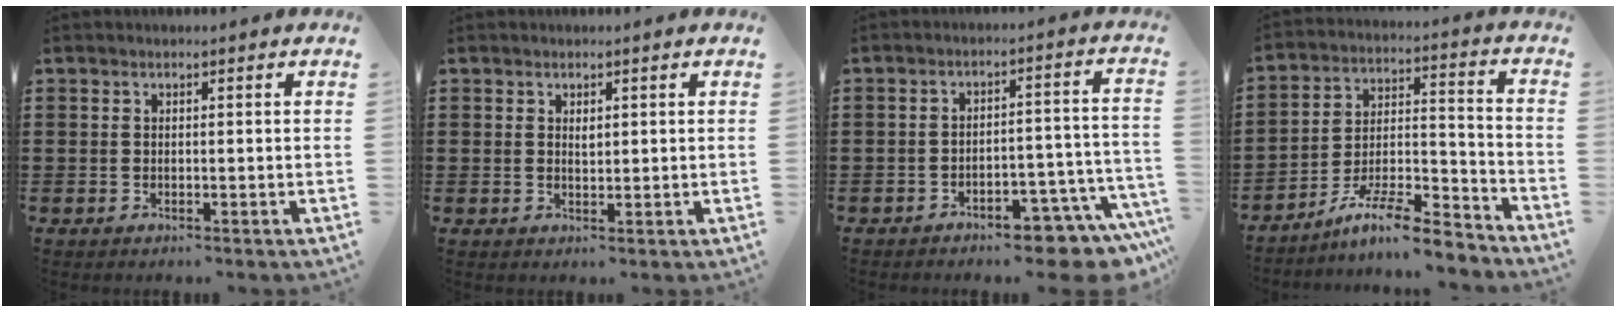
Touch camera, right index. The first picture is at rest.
{"total": 1.1, "force": [0.6, 0.5, 0.8], "torque": [-0.007, 0.001, 0.008]}
{"total": 6.4, "force": [-5.6, 1.1, 2.9], "torque": [-0.044, 0.004, -0.103]}
{"total": 10.4, "force": [-8.9, 1.5, 5.3], "torque": [-0.081, 0.024, -0.167]}